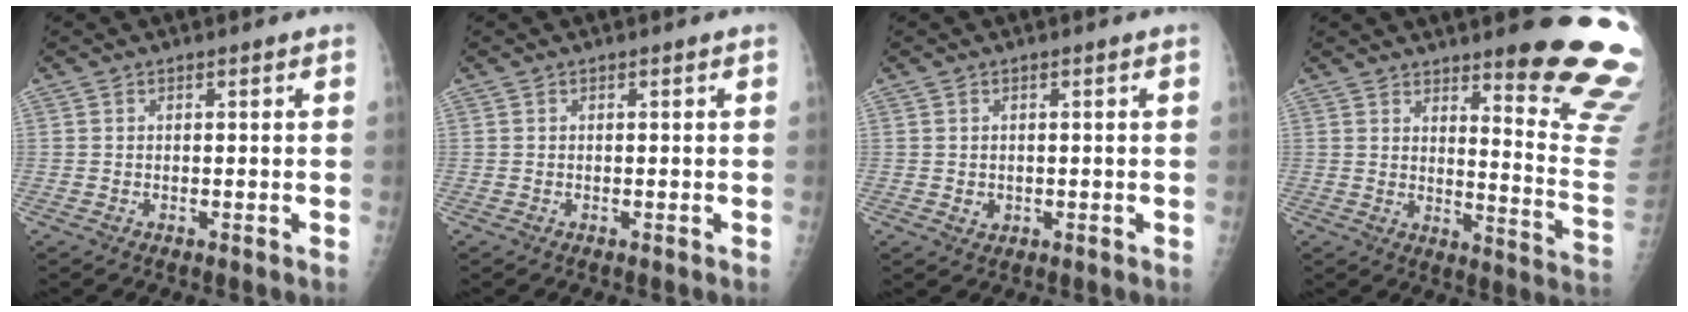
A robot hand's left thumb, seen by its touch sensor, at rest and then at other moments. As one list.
[{"total": 0.0}, {"total": 1.2, "force": [0.0, 1.0, 0.7], "torque": [-0.007, -0.001, 0.007]}, {"total": 18.4, "force": [13.4, 2.2, 12.3], "torque": [-0.127, -0.122, 0.173]}]